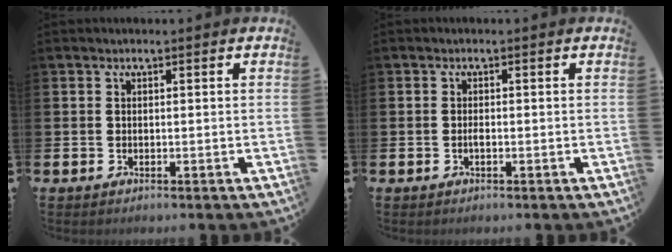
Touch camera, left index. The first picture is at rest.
{"total": 0.7, "force": [-0.3, 0.2, 0.7], "torque": [-0.010, -0.003, -0.004]}